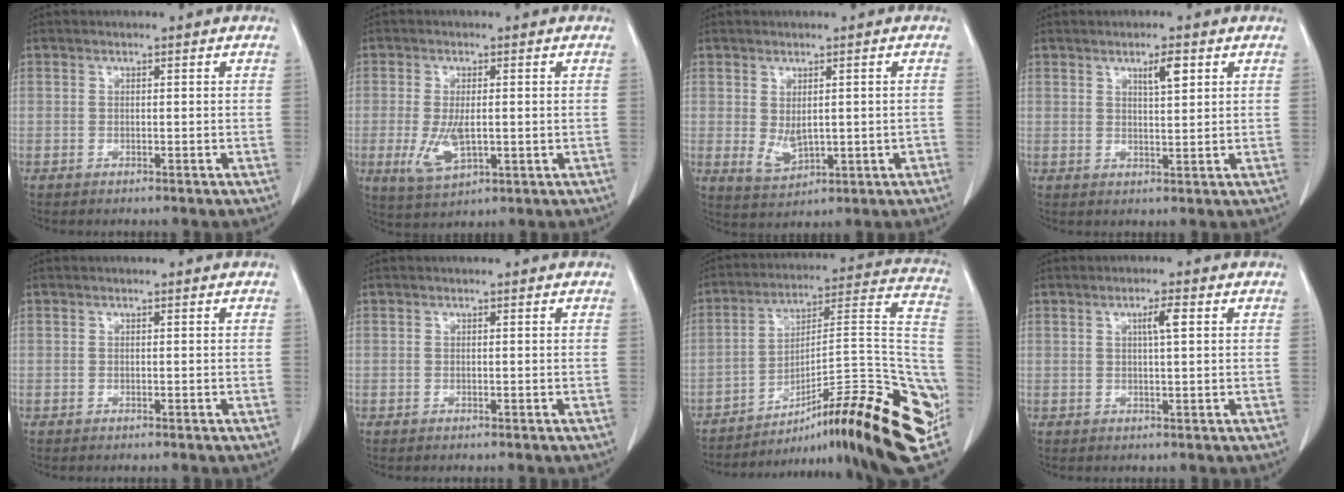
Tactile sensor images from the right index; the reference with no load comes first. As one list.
[{"total": 6.0, "force": [-0.9, 2.3, 5.4], "torque": [-0.111, -0.009, -0.008]}, {"total": 4.4, "force": [-0.4, 2.4, 3.6], "torque": [-0.061, -0.002, 0.011]}, {"total": 3.2, "force": [1.7, 0.5, 2.7], "torque": [-0.041, -0.001, 0.028]}, {"total": 0.0}, {"total": 0.0}, {"total": 31.3, "force": [-16.0, 4.2, 26.5], "torque": [-0.265, 0.009, -0.236]}, {"total": 2.5, "force": [0.8, 0.1, 2.3], "torque": [-0.036, 0.004, 0.011]}]